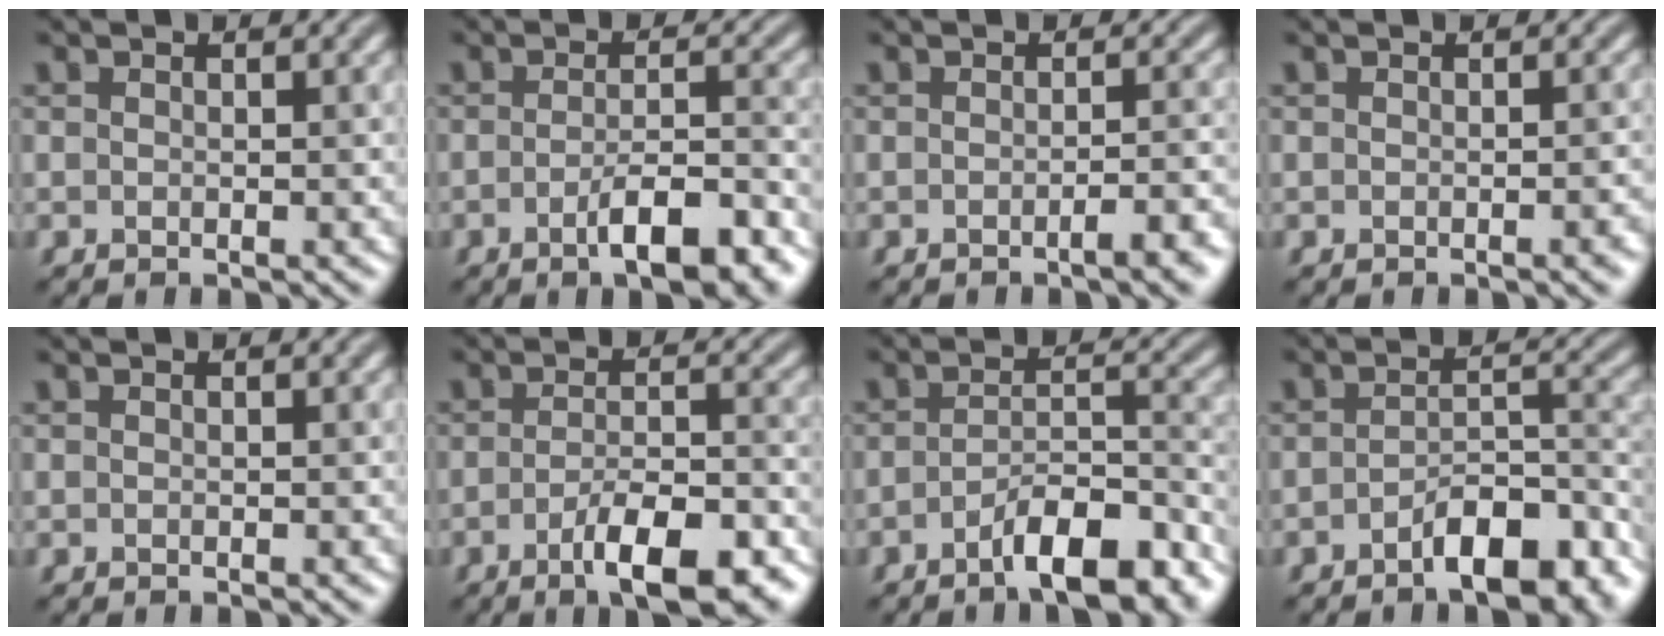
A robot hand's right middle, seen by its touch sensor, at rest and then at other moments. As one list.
[{"total": 6.1, "force": [-3.0, 1.5, 5.1], "torque": [-0.082, 0.002, -0.046]}, {"total": 2.8, "force": [-1.3, 0.7, 2.4], "torque": [-0.027, 0.005, -0.025]}, {"total": 1.5, "force": [-0.5, 0.3, 1.3], "torque": [-0.012, 0.000, -0.007]}, {"total": 0.0}, {"total": 8.3, "force": [-4.5, 2.3, 6.6], "torque": [-0.102, -0.005, -0.068]}, {"total": 7.2, "force": [-4.7, 2.0, 5.1], "torque": [-0.077, 0.005, -0.075]}, {"total": 7.3, "force": [-4.3, 2.8, 5.1], "torque": [-0.072, 0.006, -0.070]}]